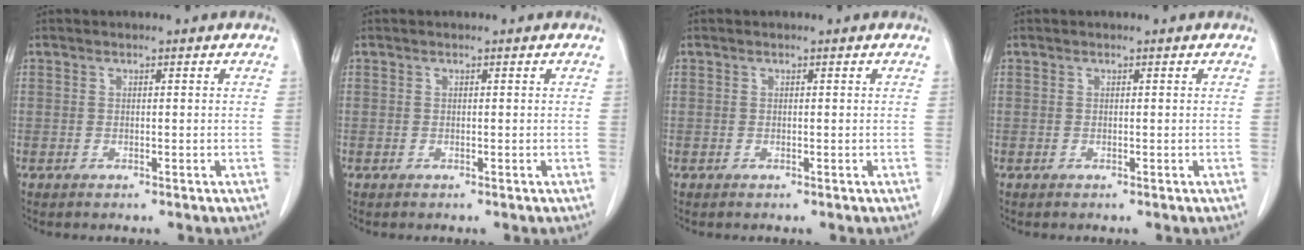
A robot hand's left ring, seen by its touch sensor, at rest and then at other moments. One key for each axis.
{"total": 0.0}
{"total": 0.0}
{"total": 0.0}